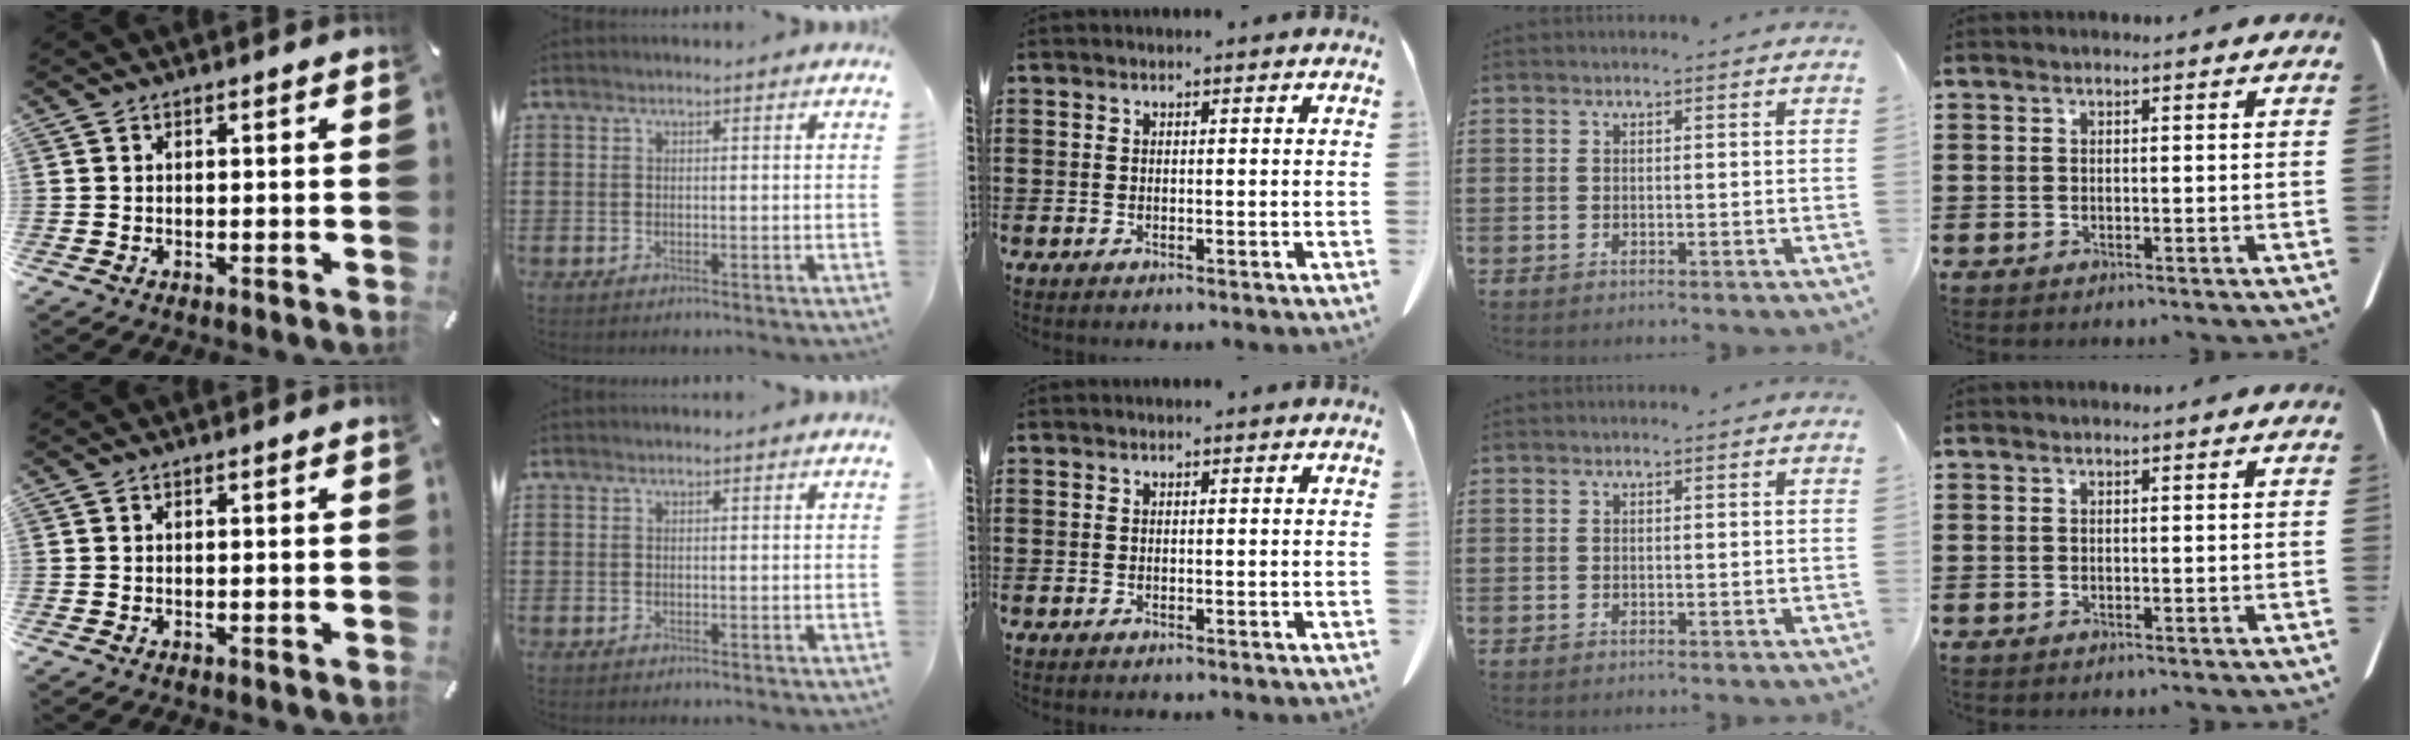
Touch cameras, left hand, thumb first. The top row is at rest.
{}